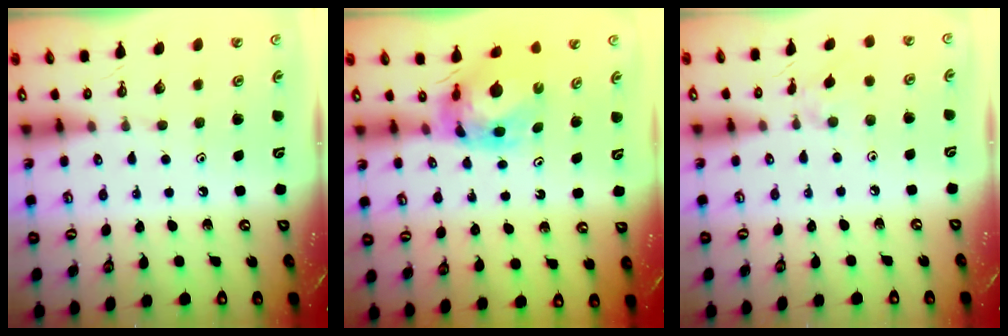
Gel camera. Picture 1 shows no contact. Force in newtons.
{"total": 6.6, "press": 6.6, "slide": 0.6}
{"total": 1.2, "press": 1.2, "slide": 0.3}